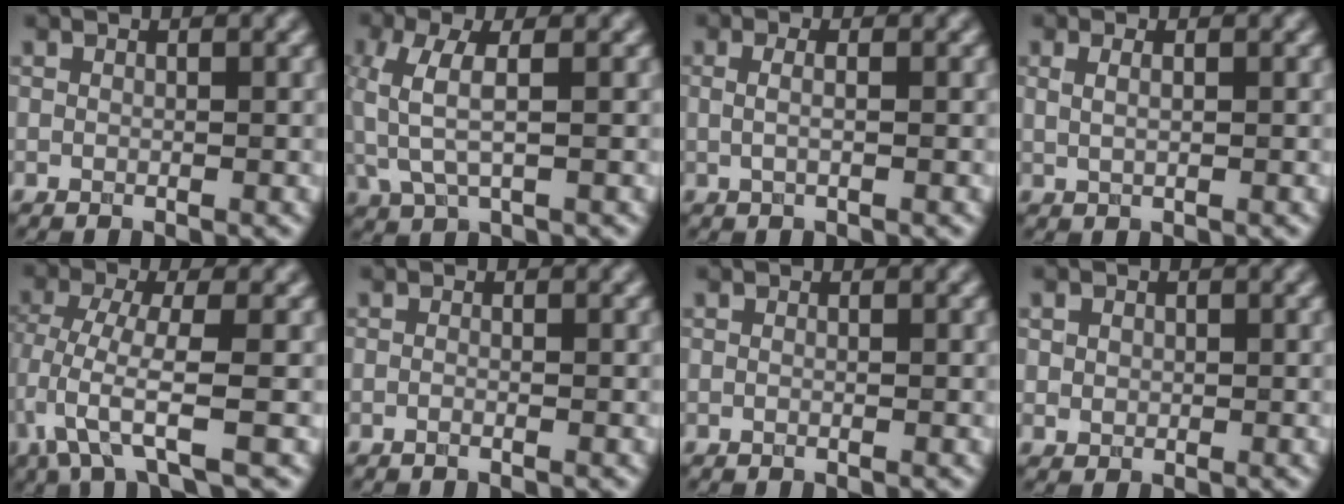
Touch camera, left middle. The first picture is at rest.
{"total": 4.4, "force": [0.1, 1.9, 4.0], "torque": [-0.107, 0.000, 0.002]}
{"total": 1.8, "force": [0.4, 0.8, 1.6], "torque": [-0.024, -0.007, -0.010]}
{"total": 1.8, "force": [0.8, 0.9, 1.4], "torque": [-0.016, -0.001, 0.006]}
{"total": 5.6, "force": [-2.5, 1.1, 4.9], "torque": [-0.103, -0.007, -0.052]}
{"total": 0.5, "force": [-0.4, 0.1, 0.4], "torque": [-0.008, -0.005, -0.009]}
{"total": 0.0}
{"total": 1.6, "force": [0.6, 1.4, 0.7], "torque": [-0.012, 0.004, 0.011]}